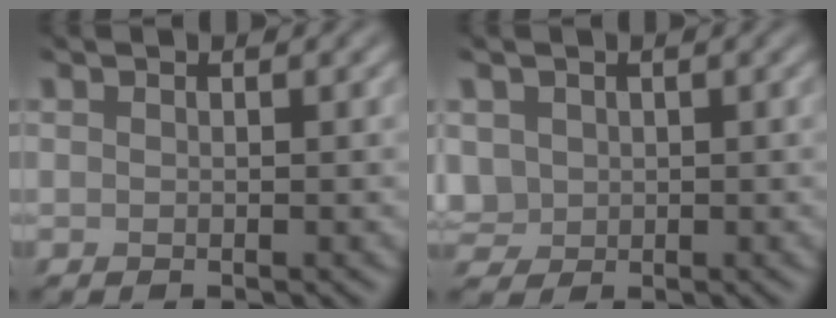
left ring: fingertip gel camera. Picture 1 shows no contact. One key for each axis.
{"total": 2.8, "fx": 0.3, "fy": 2.4, "fz": 1.5, "tx": -0.071, "ty": -0.004, "tz": 0.023}